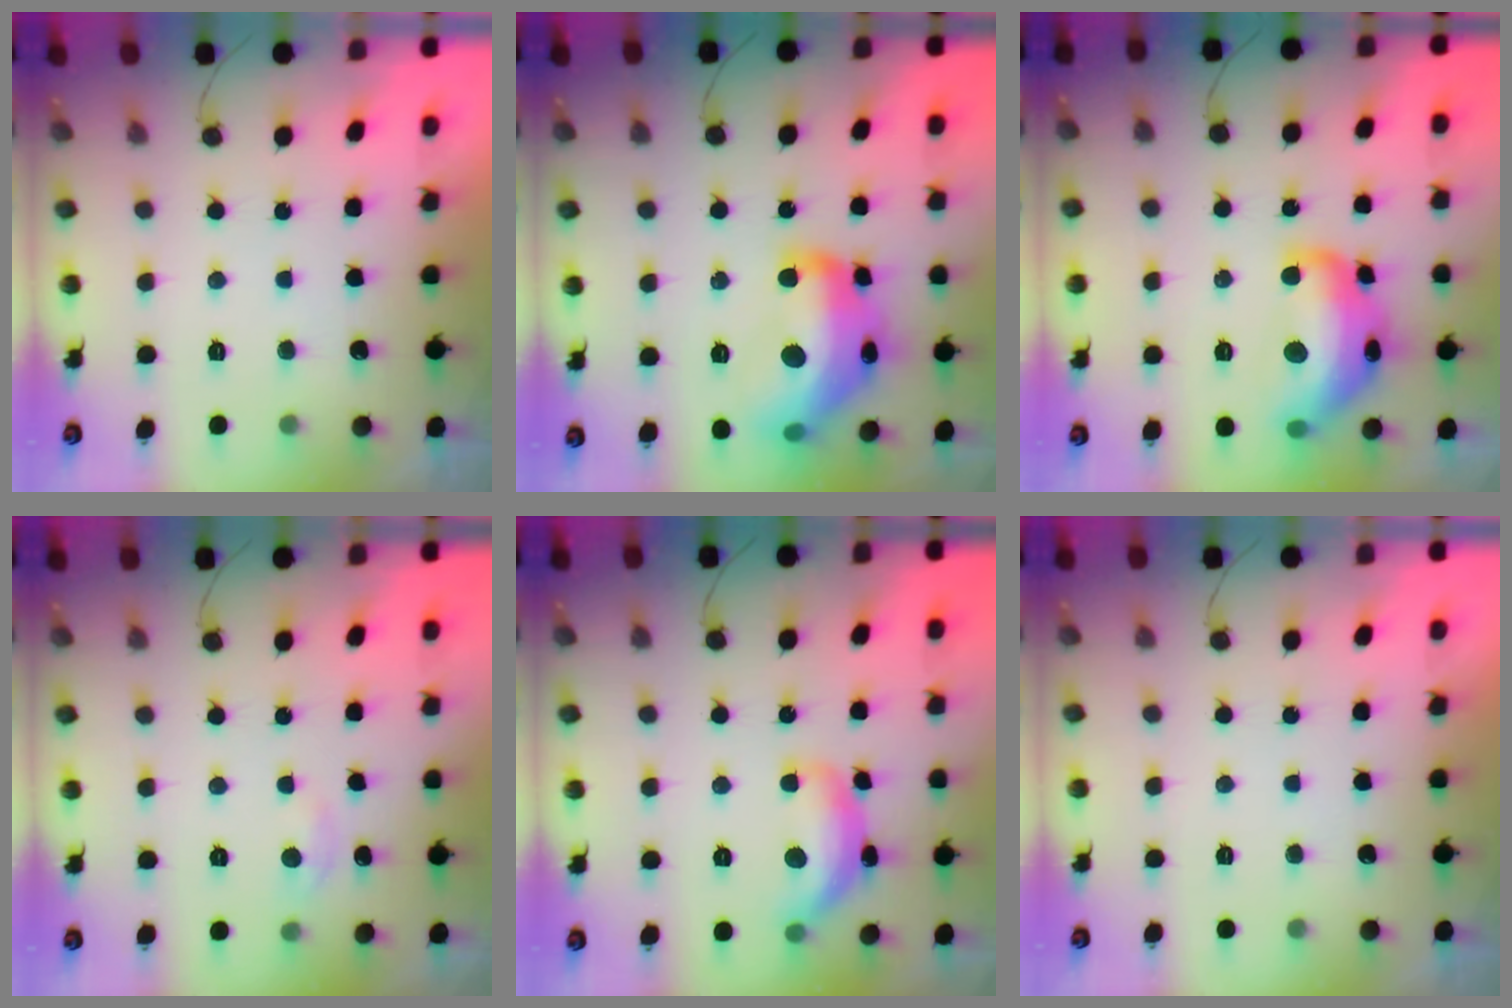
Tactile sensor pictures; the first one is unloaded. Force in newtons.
{"total": 22.0, "press": 22.0, "slide": 1.3}
{"total": 17.2, "press": 17.2, "slide": 1.1}
{"total": 2.3, "press": 2.3, "slide": 0.3}
{"total": 13.4, "press": 13.3, "slide": 0.8}
{"total": 0.0}